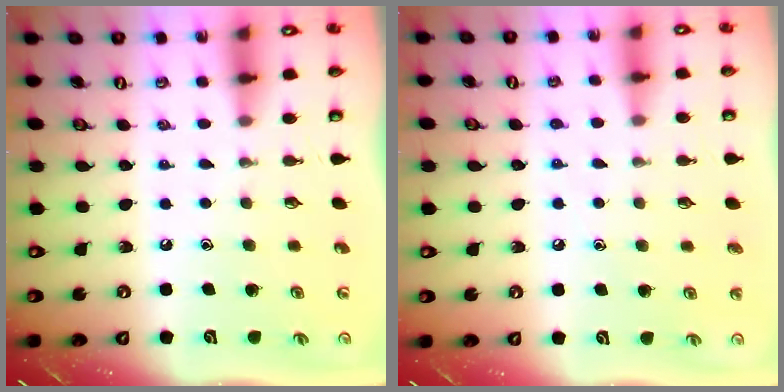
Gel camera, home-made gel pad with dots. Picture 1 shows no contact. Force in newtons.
{"total": 4.2, "press": 4.2, "slide": 0.5}